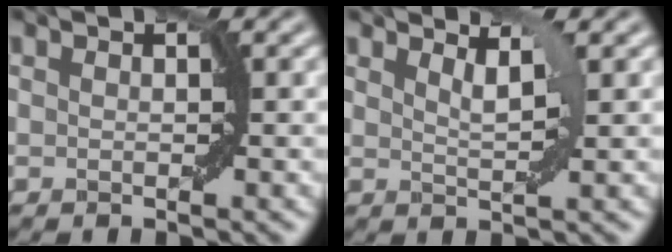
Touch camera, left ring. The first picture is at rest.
{"total": 1.7, "force": [1.3, 0.2, 1.1], "torque": [-0.011, -0.003, 0.023]}